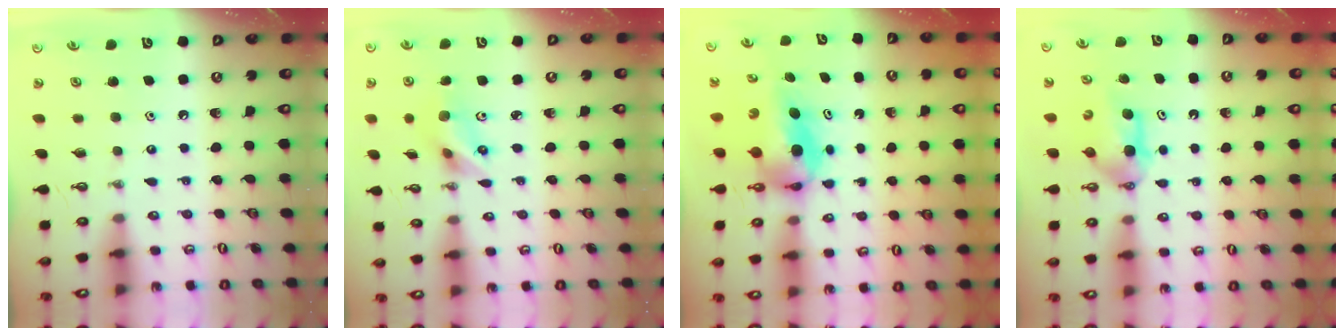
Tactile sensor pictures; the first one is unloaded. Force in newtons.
{"total": 7.1, "press": 6.5, "slide": 2.9}
{"total": 6.4, "press": 6.0, "slide": 2.1}
{"total": 5.4, "press": 5.3, "slide": 1.1}